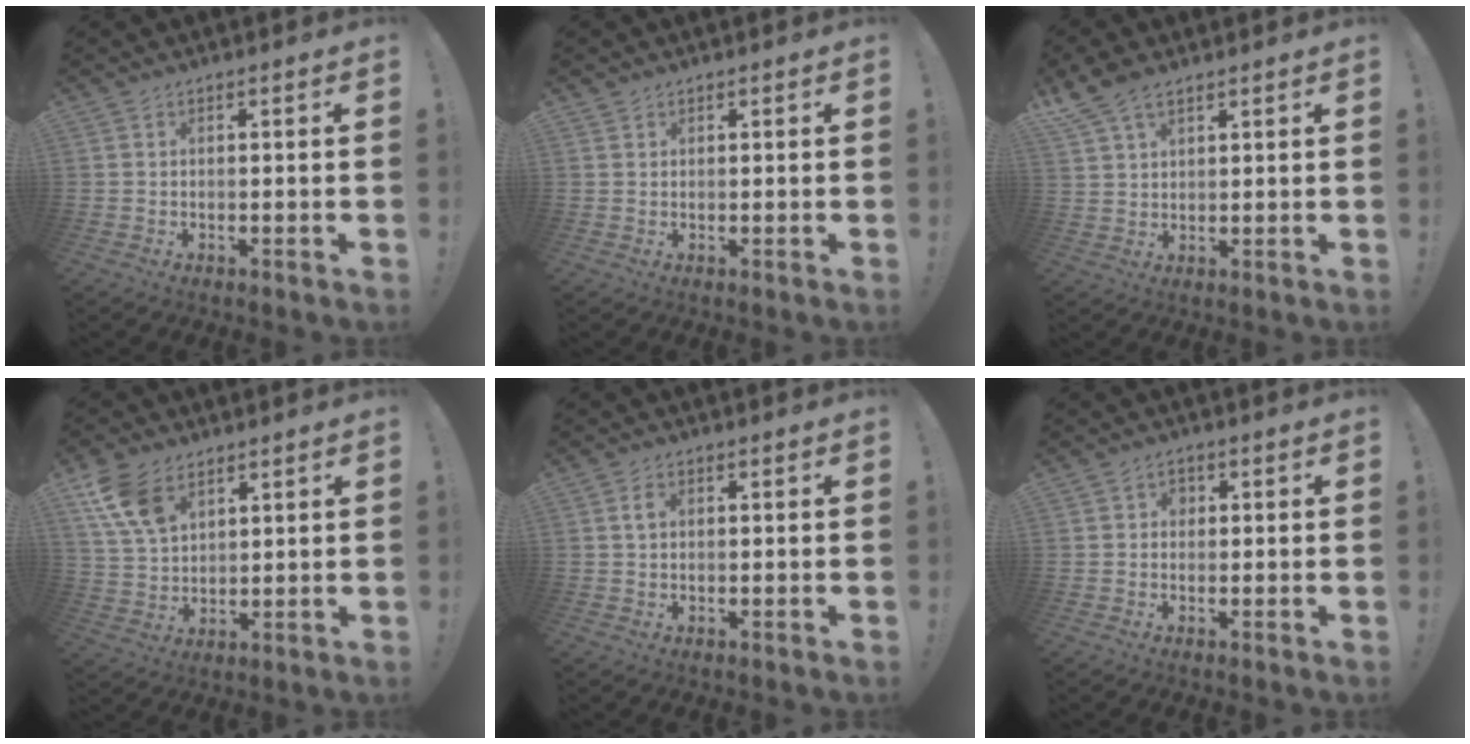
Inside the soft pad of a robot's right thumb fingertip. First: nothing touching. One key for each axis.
{"total": 1.0, "fx": 0.8, "fy": 0.6, "fz": 0.0, "tx": 0.008, "ty": -0.004, "tz": 0.013}
{"total": 7.7, "fx": 5.3, "fy": 3.7, "fz": 4.1, "tx": -0.079, "ty": -0.015, "tz": 0.105}
{"total": 11.5, "fx": 6.5, "fy": 6.9, "fz": 6.4, "tx": -0.123, "ty": -0.024, "tz": 0.128}
{"total": 2.4, "fx": 0.6, "fy": 1.4, "fz": 1.8, "tx": -0.030, "ty": 0.003, "tz": 0.008}
{"total": 2.3, "fx": 0.2, "fy": 2.0, "fz": 1.2, "tx": -0.023, "ty": 0.006, "tz": 0.002}